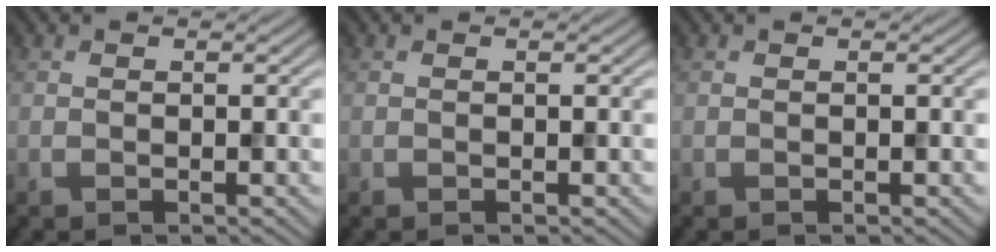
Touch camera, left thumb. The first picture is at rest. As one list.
[{"total": 0.0}, {"total": 0.0}]